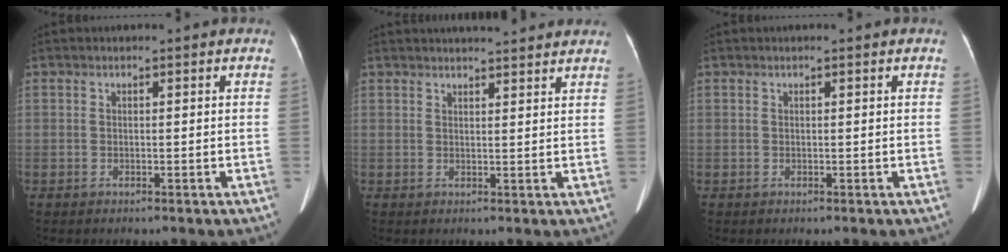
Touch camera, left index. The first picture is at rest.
{"total": 9.6, "force": [8.9, 0.9, 3.6], "torque": [-0.045, 0.020, 0.101]}
{"total": 0.6, "force": [0.5, 0.0, 0.4], "torque": [-0.009, 0.005, 0.009]}